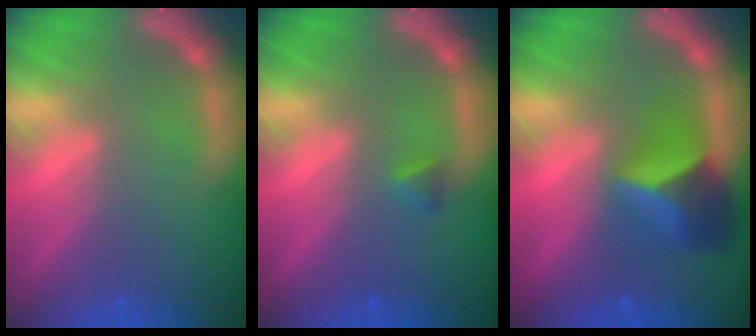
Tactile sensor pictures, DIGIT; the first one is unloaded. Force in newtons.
{"total": 0.9}
{"total": 5.4}